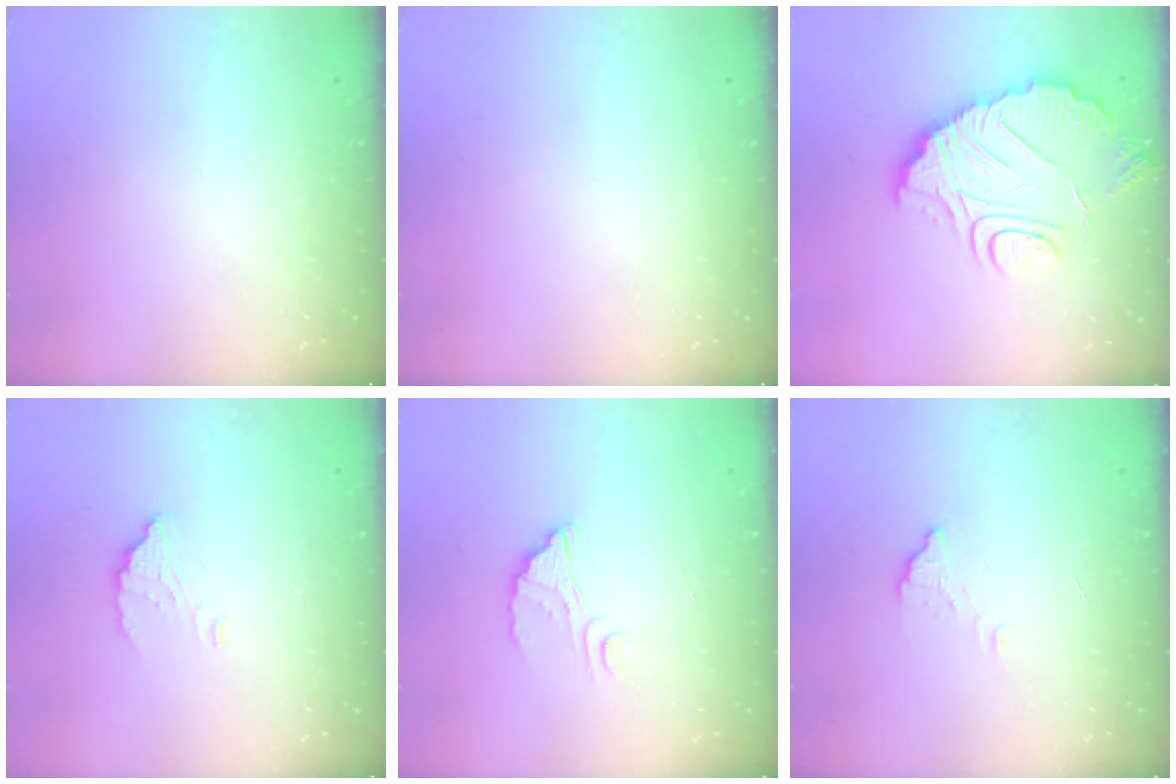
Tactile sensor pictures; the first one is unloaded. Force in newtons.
{"total": 0.0}
{"total": 12.5, "press": 12.4, "slide": 0.9}
{"total": 3.8, "press": 3.8, "slide": 0.2}
{"total": 2.3, "press": 2.3, "slide": 0.0}
{"total": 2.7, "press": 2.7, "slide": 0.2}